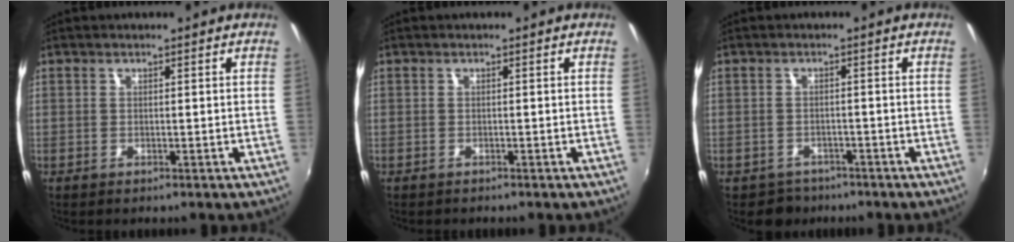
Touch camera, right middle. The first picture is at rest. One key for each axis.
{"total": 0.6, "fx": -0.6, "fy": 0.3, "fz": 0.0, "tx": -0.003, "ty": -0.002, "tz": -0.009}
{"total": 3.6, "fx": -2.7, "fy": 2.4, "fz": -0.1, "tx": -0.010, "ty": 0.000, "tz": -0.043}